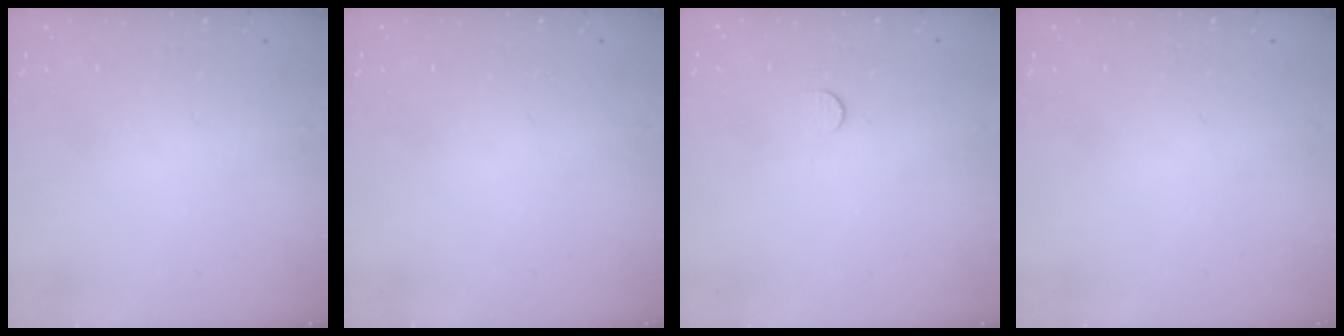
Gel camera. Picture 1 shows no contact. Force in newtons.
{"total": 0.0}
{"total": 3.7, "press": 3.7, "slide": 0.4}
{"total": 0.0}